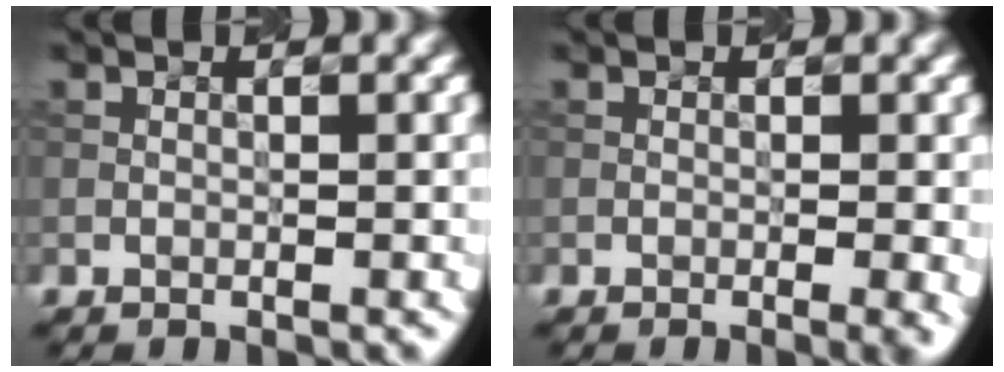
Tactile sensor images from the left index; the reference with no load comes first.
{"total": 2.5, "force": [-0.6, 0.8, 2.3], "torque": [-0.016, 0.012, -0.003]}